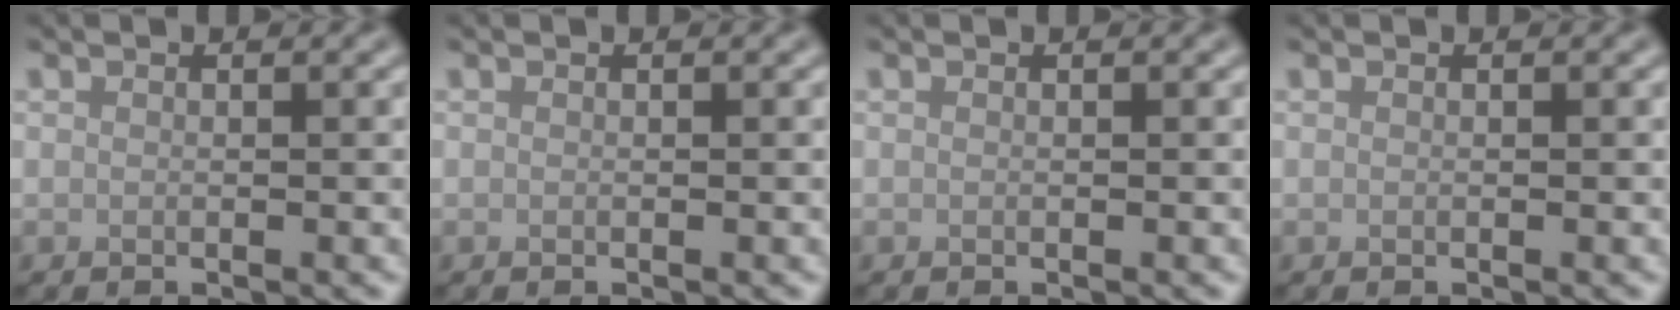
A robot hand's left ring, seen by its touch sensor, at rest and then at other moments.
{"total": 0.0}
{"total": 0.0}
{"total": 0.0}